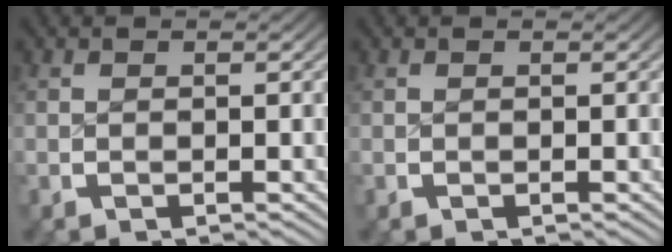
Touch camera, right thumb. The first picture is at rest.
{"total": 0.0}